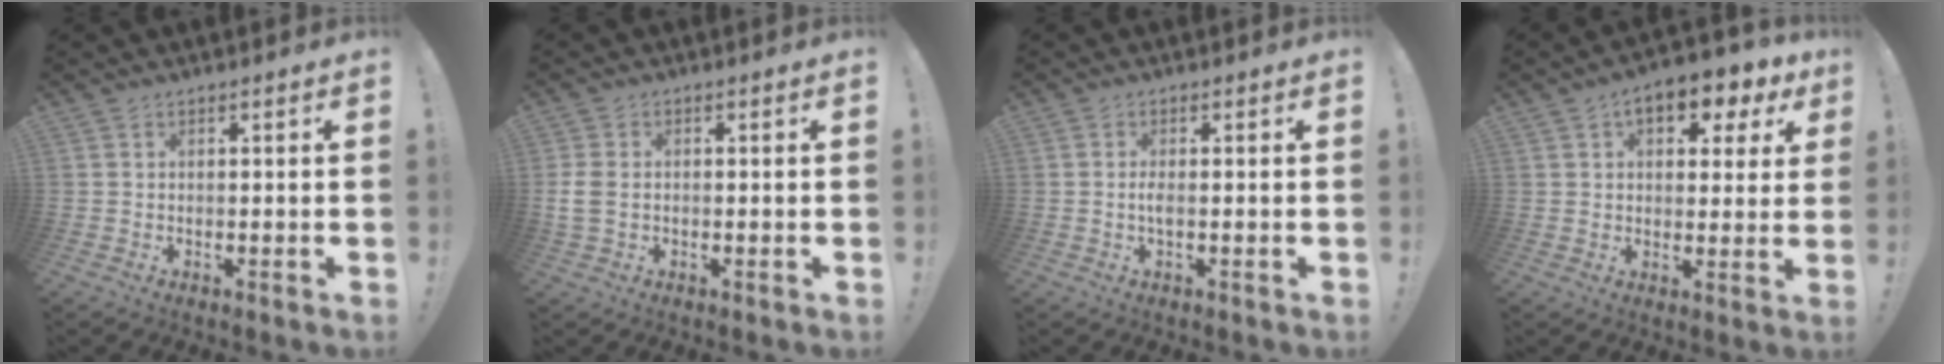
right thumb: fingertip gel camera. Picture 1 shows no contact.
{"total": 4.2, "force": [-0.2, 2.9, 3.1], "torque": [-0.070, 0.009, -0.001]}
{"total": 1.9, "force": [-0.4, 0.3, 1.9], "torque": [-0.044, -0.002, -0.011]}
{"total": 9.1, "force": [4.4, 4.9, 6.3], "torque": [-0.081, -0.022, 0.075]}